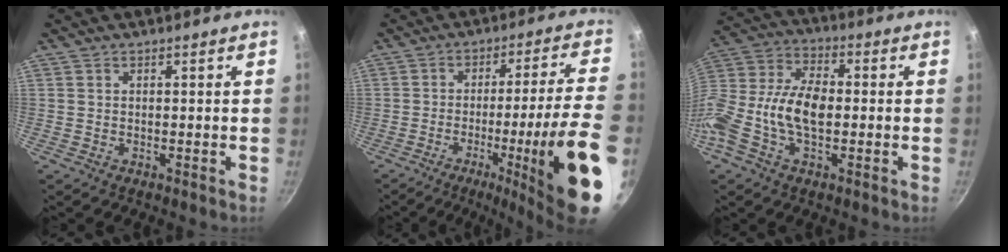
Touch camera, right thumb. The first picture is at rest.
{"total": 20.4, "force": [-7.6, 1.3, 18.9], "torque": [-0.257, 0.023, -0.104]}
{"total": 17.0, "force": [-1.6, 9.8, 13.8], "torque": [-0.278, 0.027, -0.050]}